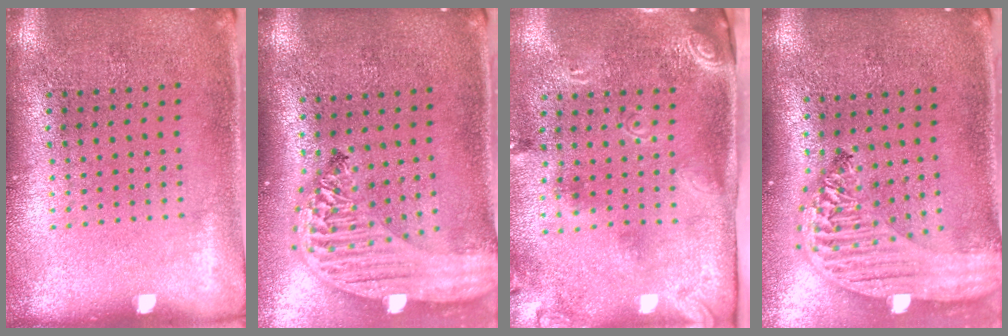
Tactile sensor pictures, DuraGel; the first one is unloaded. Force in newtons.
{"total": 2.8, "press": 2.3, "slide": 1.6}
{"total": 2.6, "press": 1.7, "slide": 2.0}
{"total": 2.6, "press": 2.1, "slide": 1.6}